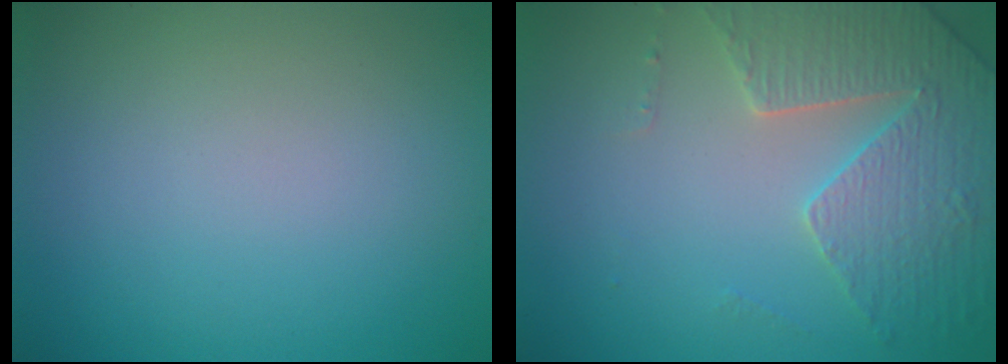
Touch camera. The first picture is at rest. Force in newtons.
{"total": 4.4, "press": 4.0, "slide": 1.8}